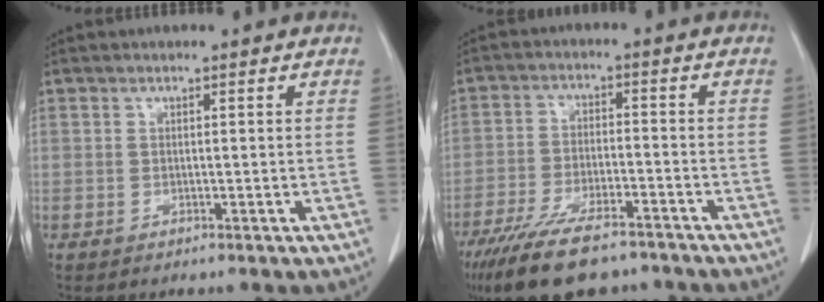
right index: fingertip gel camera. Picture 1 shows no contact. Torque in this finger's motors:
{"motor_torque": [1.48, -0.66, 0.38, 0.17]}